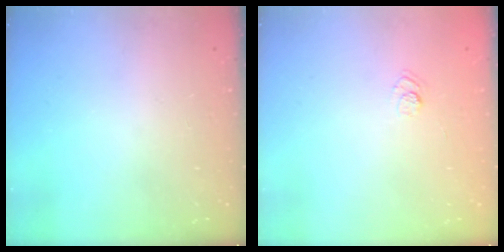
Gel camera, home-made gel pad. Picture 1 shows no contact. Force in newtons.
{"total": 3.1, "press": 2.8, "slide": 1.3}